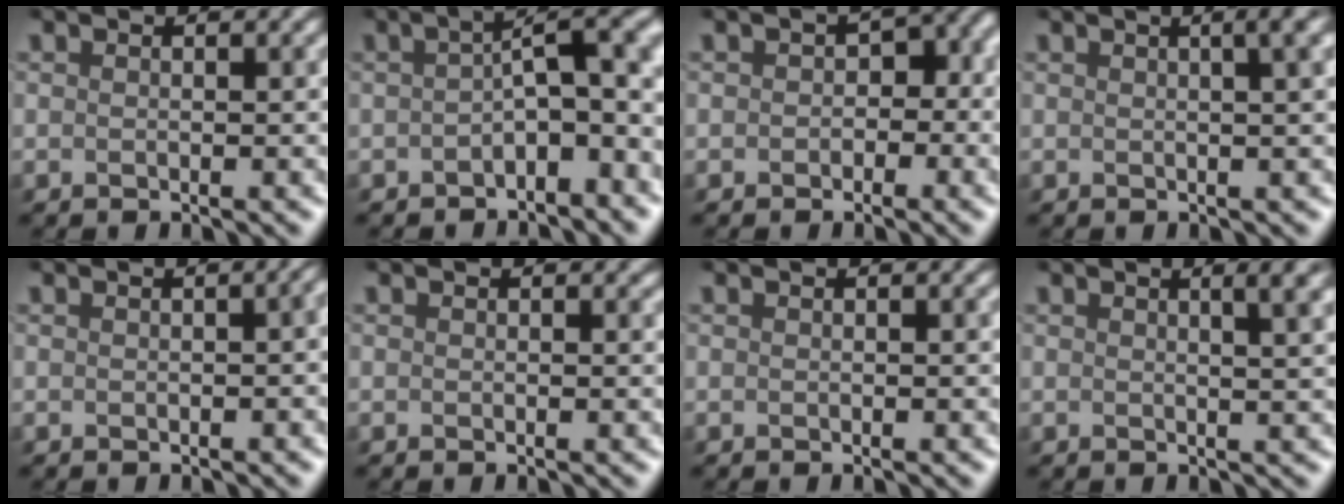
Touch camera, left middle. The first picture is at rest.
{"total": 5.0, "force": [-1.7, 1.7, 4.3], "torque": [-0.053, 0.015, -0.037]}
{"total": 2.1, "force": [-0.8, 1.7, 1.0], "torque": [0.000, 0.006, -0.020]}
{"total": 2.9, "force": [0.7, 0.9, 2.6], "torque": [-0.015, 0.011, 0.000]}
{"total": 2.9, "force": [-0.8, 1.5, 2.3], "torque": [-0.006, 0.013, -0.019]}
{"total": 0.0}
{"total": 0.0}
{"total": 3.3, "force": [1.1, 1.2, 2.8], "torque": [-0.015, 0.017, -0.006]}